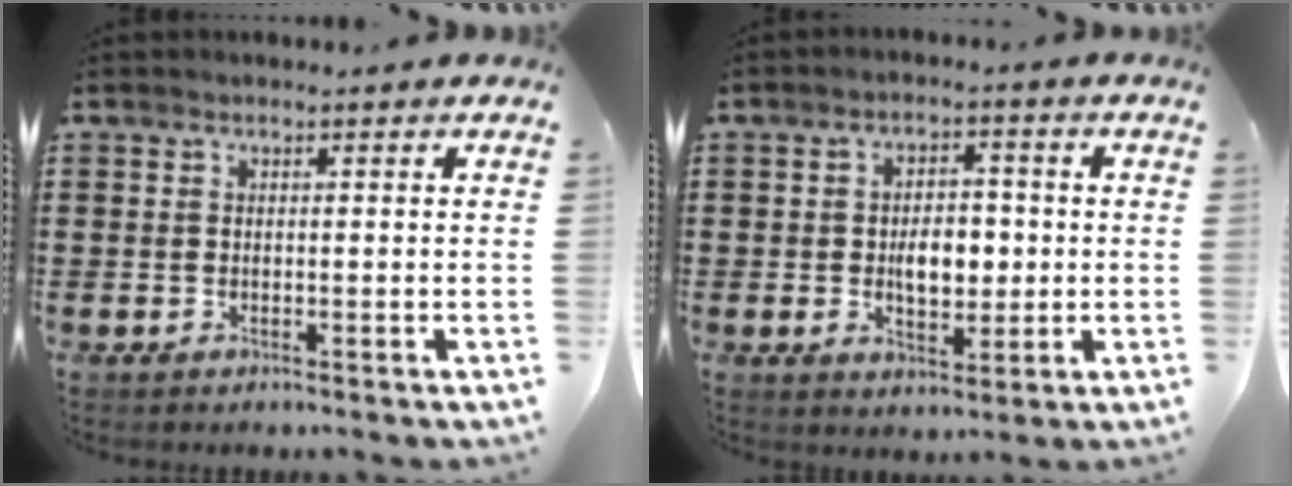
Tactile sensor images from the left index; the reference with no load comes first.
{"total": 5.8, "force": [-0.4, 3.4, 4.7], "torque": [-0.077, 0.003, -0.014]}